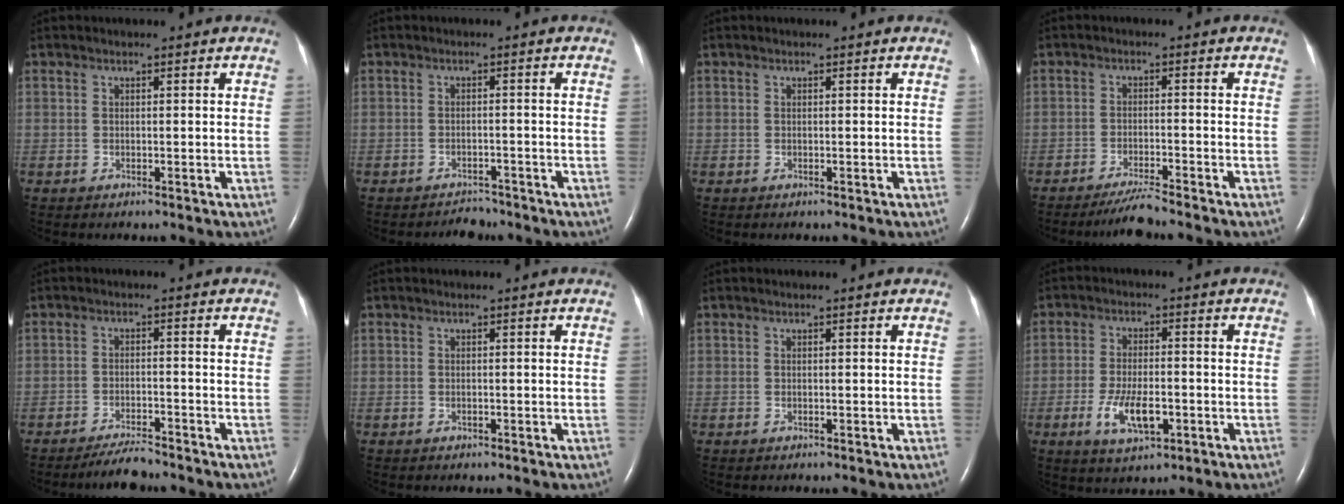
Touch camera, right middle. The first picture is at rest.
{"total": 2.2, "force": [-2.1, 0.6, -0.3], "torque": [-0.001, -0.005, -0.029]}
{"total": 0.0}
{"total": 3.7, "force": [-3.4, -0.8, 1.3], "torque": [-0.031, -0.017, -0.064]}
{"total": 4.0, "force": [-3.7, 0.3, 1.4], "torque": [-0.031, -0.014, -0.065]}
{"total": 0.0}
{"total": 0.0}
{"total": 7.0, "force": [-2.5, 2.6, 6.1], "torque": [-0.122, -0.007, -0.039]}